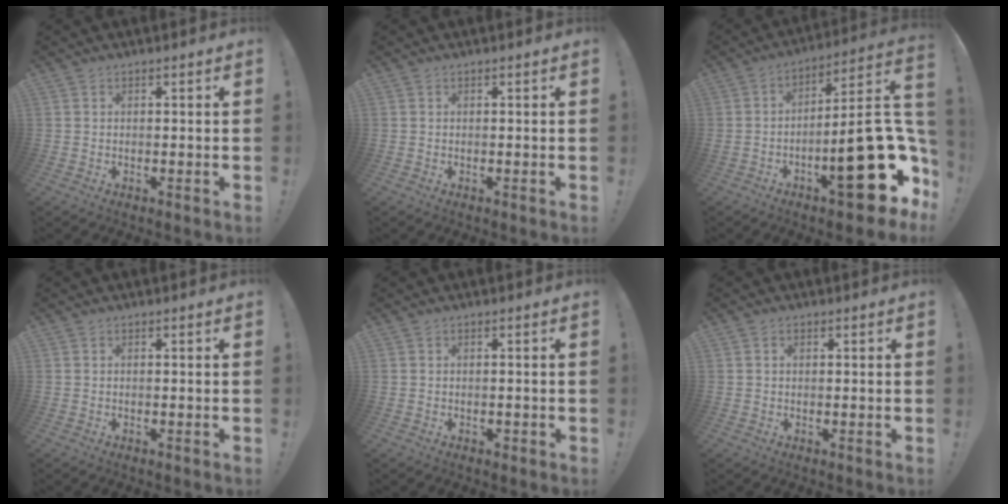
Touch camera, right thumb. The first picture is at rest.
{"total": 0.0}
{"total": 26.4, "force": [-8.3, 8.4, 23.6], "torque": [-0.308, 0.049, -0.118]}
{"total": 0.0}
{"total": 0.7, "force": [-0.5, 0.4, 0.4], "torque": [-0.004, 0.001, -0.007]}
{"total": 0.7, "force": [0.2, 0.5, 0.5], "torque": [-0.015, 0.004, 0.004]}